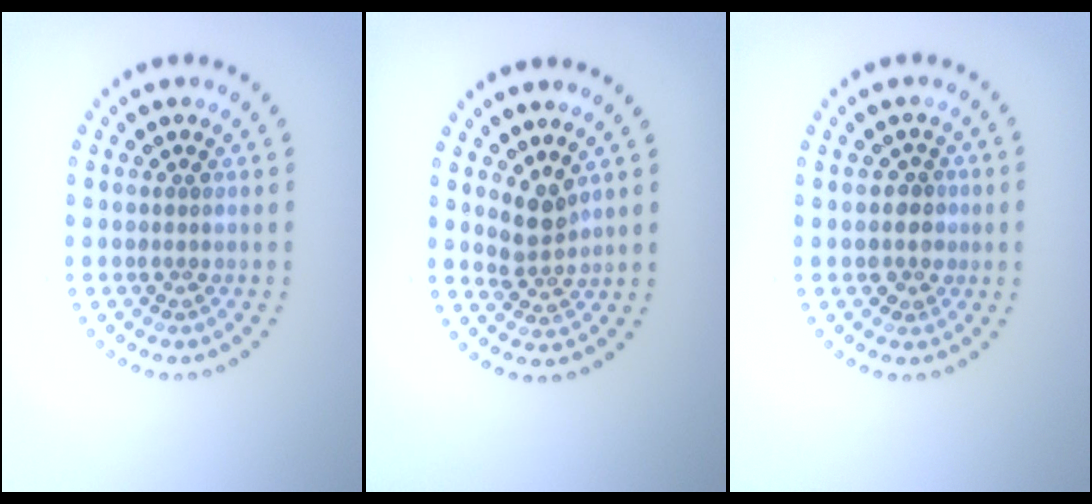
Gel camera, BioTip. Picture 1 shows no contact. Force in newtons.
{"total": 2.5, "press": 1.9, "slide": 1.6}
{"total": 2.2, "press": 1.9, "slide": 1.2}